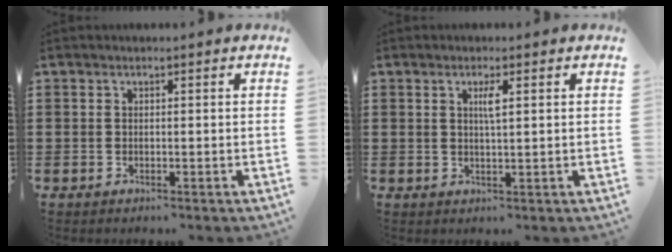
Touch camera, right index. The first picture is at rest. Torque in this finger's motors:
{"motor_torque": [0.22, -0.21, 0.16, 0.02]}